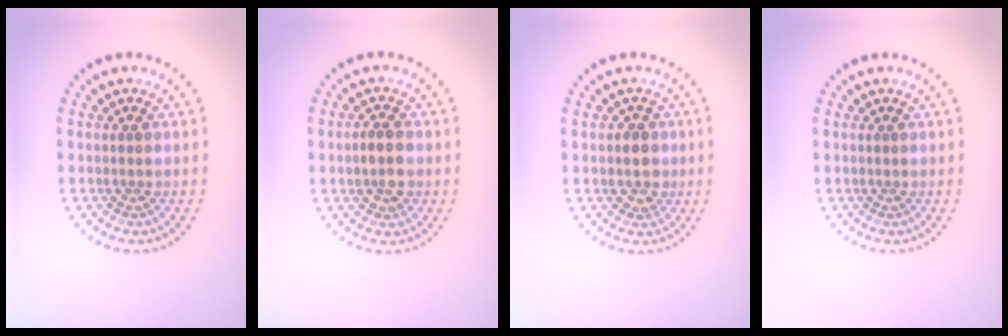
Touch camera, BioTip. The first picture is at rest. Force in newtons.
{"total": 2.5, "press": 2.5, "slide": 0.4}
{"total": 1.5, "press": 1.3, "slide": 0.8}
{"total": 0.0}